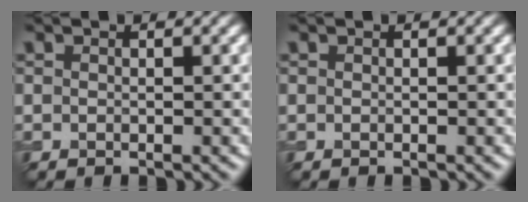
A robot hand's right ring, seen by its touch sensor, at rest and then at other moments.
{"total": 0.0}